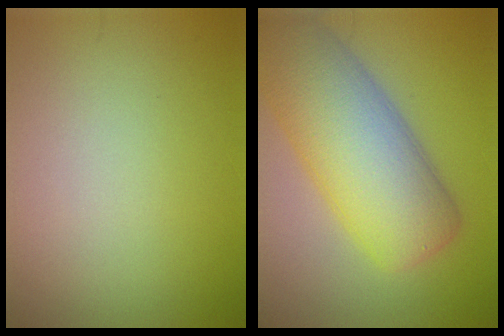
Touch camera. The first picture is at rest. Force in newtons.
{"total": 10.6, "press": 10.6, "slide": 0.5}